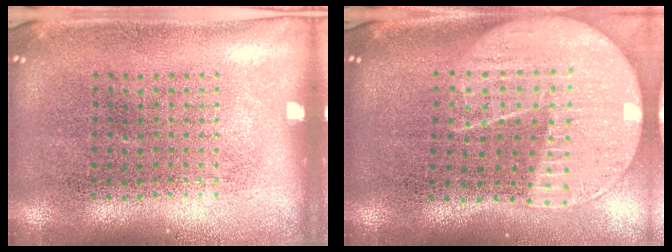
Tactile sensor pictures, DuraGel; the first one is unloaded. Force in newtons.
{"total": 2.2, "press": 1.9, "slide": 1.0}